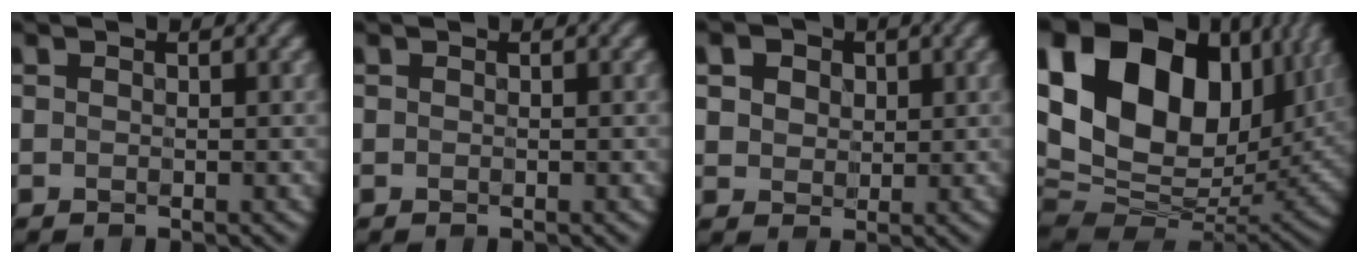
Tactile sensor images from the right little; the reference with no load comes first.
{"total": 0.0}
{"total": 5.9, "force": [2.7, 4.3, 3.0], "torque": [-0.084, 0.012, 0.038]}
{"total": 20.5, "force": [7.0, 13.1, 14.1], "torque": [-0.279, 0.046, 0.121]}